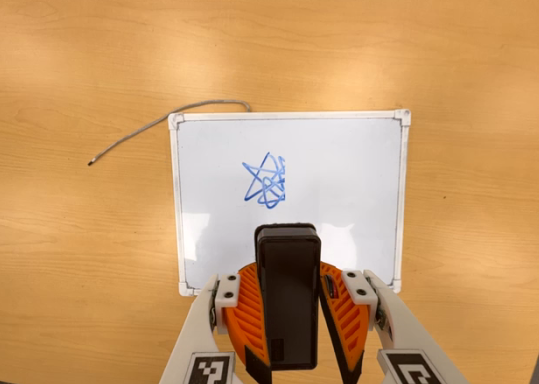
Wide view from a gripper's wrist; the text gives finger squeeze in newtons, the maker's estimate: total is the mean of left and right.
{"total": 10.4, "left": 9.2, "right": 11.6}